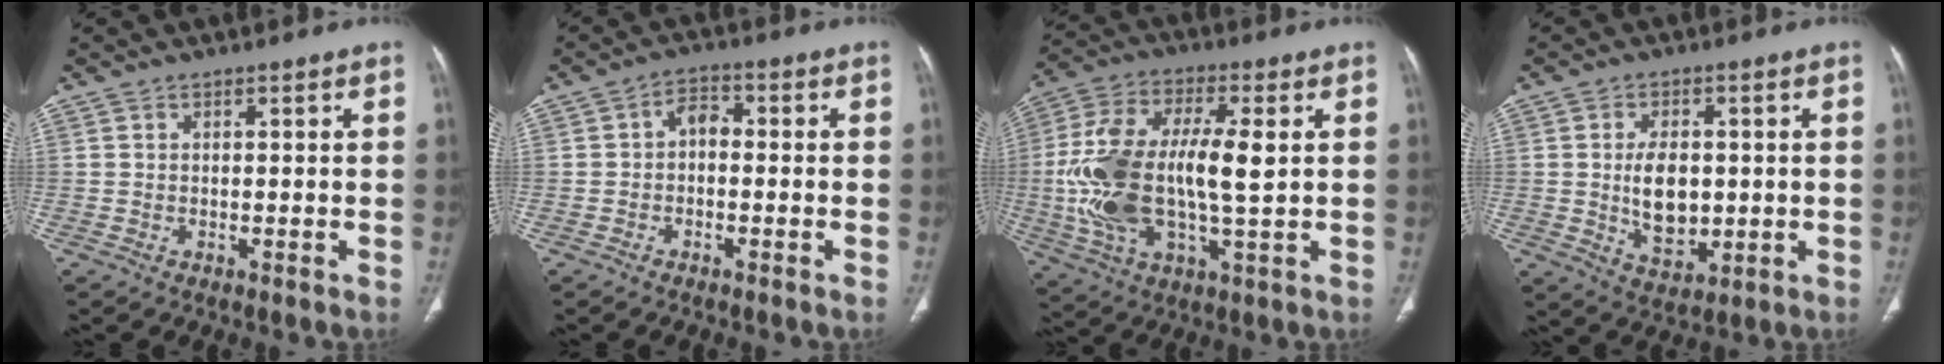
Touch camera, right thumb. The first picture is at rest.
{"total": 3.4, "force": [-0.6, 2.3, 2.5], "torque": [-0.032, 0.019, -0.020]}
{"total": 19.4, "force": [0.8, 8.1, 17.6], "torque": [-0.365, 0.010, 0.012]}
{"total": 8.9, "force": [0.1, 5.6, 6.9], "torque": [-0.097, -0.010, 0.011]}